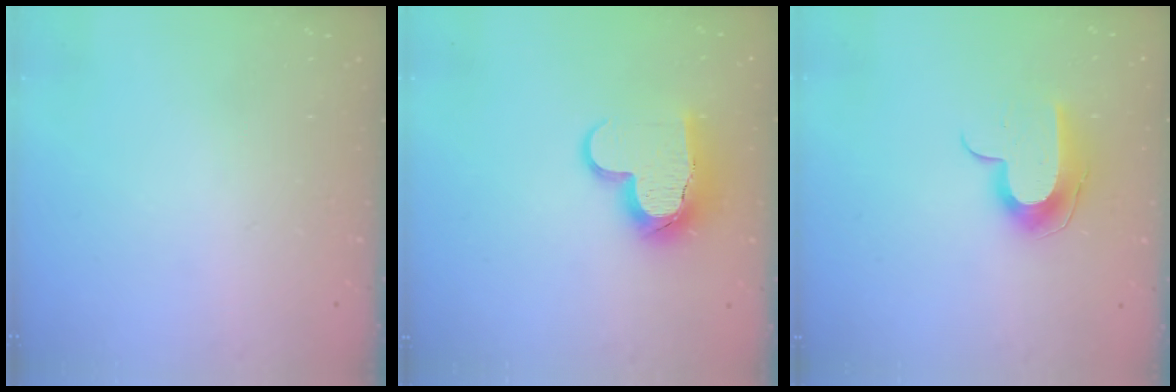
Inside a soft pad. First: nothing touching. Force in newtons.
{"total": 12.1, "press": 12.0, "slide": 1.3}
{"total": 10.3, "press": 10.2, "slide": 1.0}